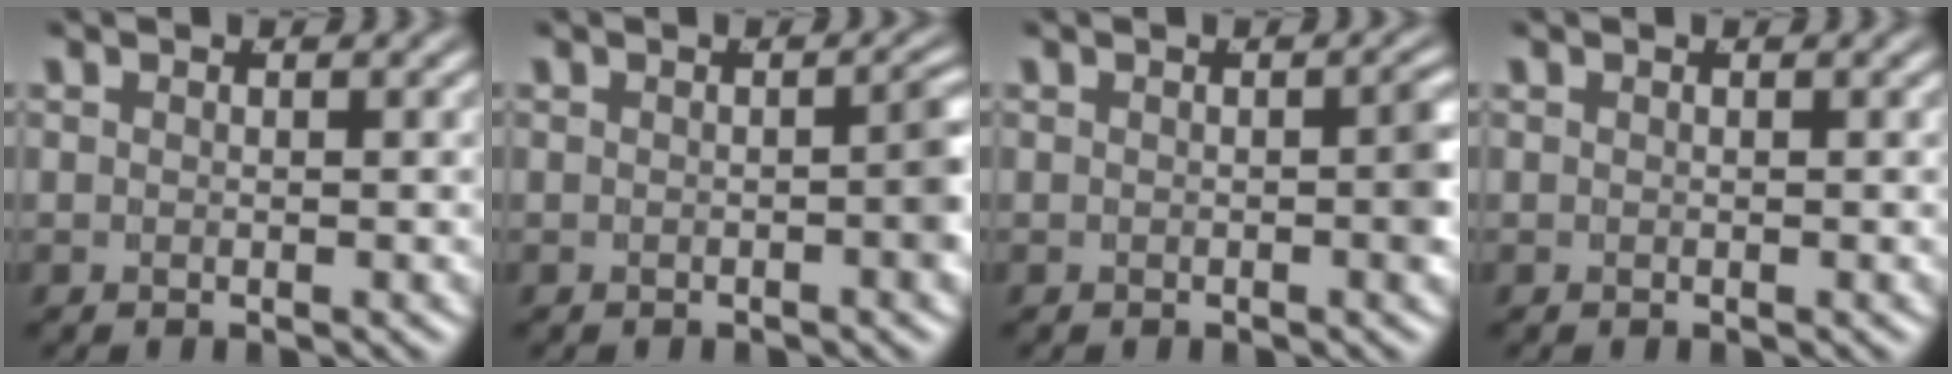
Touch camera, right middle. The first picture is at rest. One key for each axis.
{"total": 1.9, "fx": -0.5, "fy": 0.4, "fz": 1.8, "tx": -0.022, "ty": -0.001, "tz": -0.007}
{"total": 1.5, "fx": -0.3, "fy": 0.4, "fz": 1.4, "tx": -0.018, "ty": -0.001, "tz": -0.006}
{"total": 0.0}